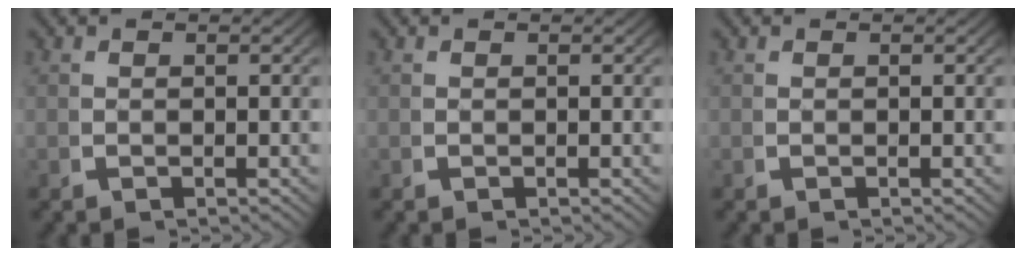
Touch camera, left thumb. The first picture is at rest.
{"total": 0.0}
{"total": 0.0}